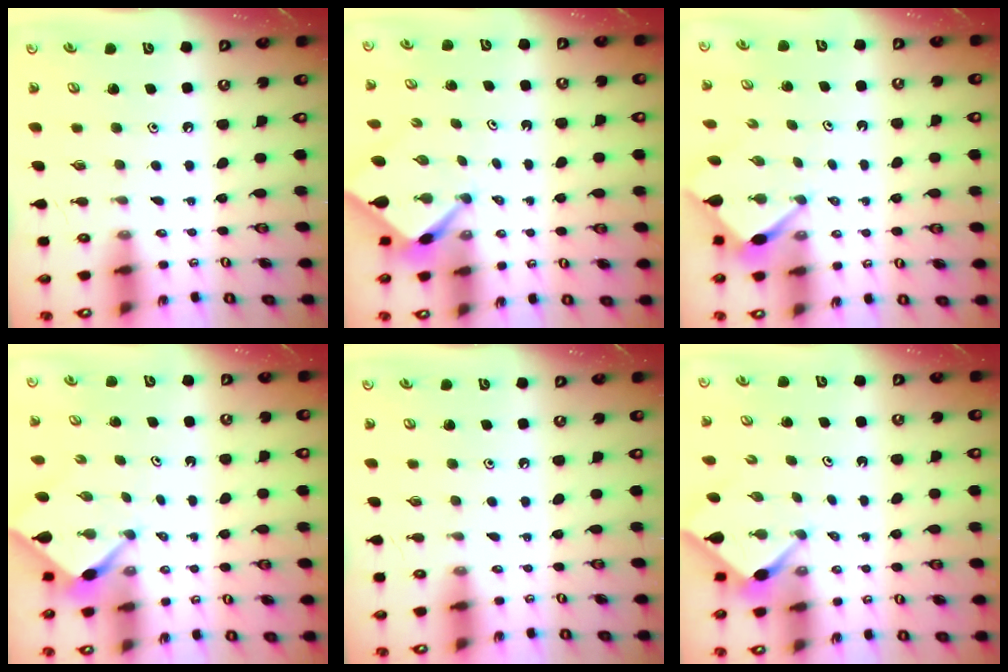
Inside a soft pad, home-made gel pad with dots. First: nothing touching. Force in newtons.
{"total": 2.5, "press": 2.5, "slide": 0.3}
{"total": 3.6, "press": 3.5, "slide": 0.4}
{"total": 2.3, "press": 2.3, "slide": 0.3}
{"total": 0.0}
{"total": 3.0, "press": 2.9, "slide": 0.3}